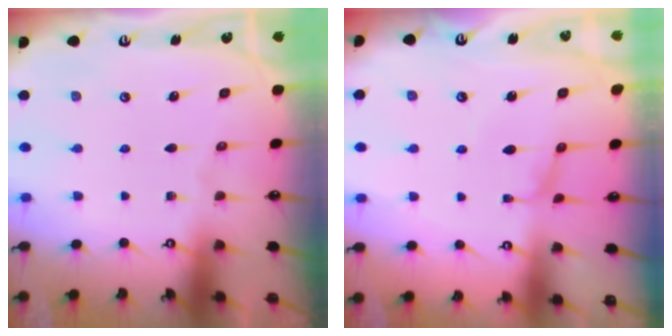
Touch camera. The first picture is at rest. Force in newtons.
{"total": 0.6, "press": 0.4, "slide": 0.5}